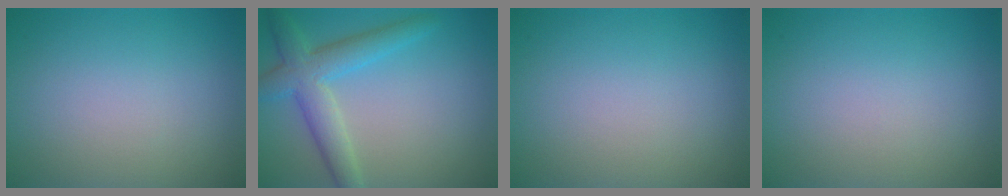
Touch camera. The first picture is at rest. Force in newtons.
{"total": 4.7, "press": 4.7, "slide": 0.1}
{"total": 0.0}
{"total": 0.0}